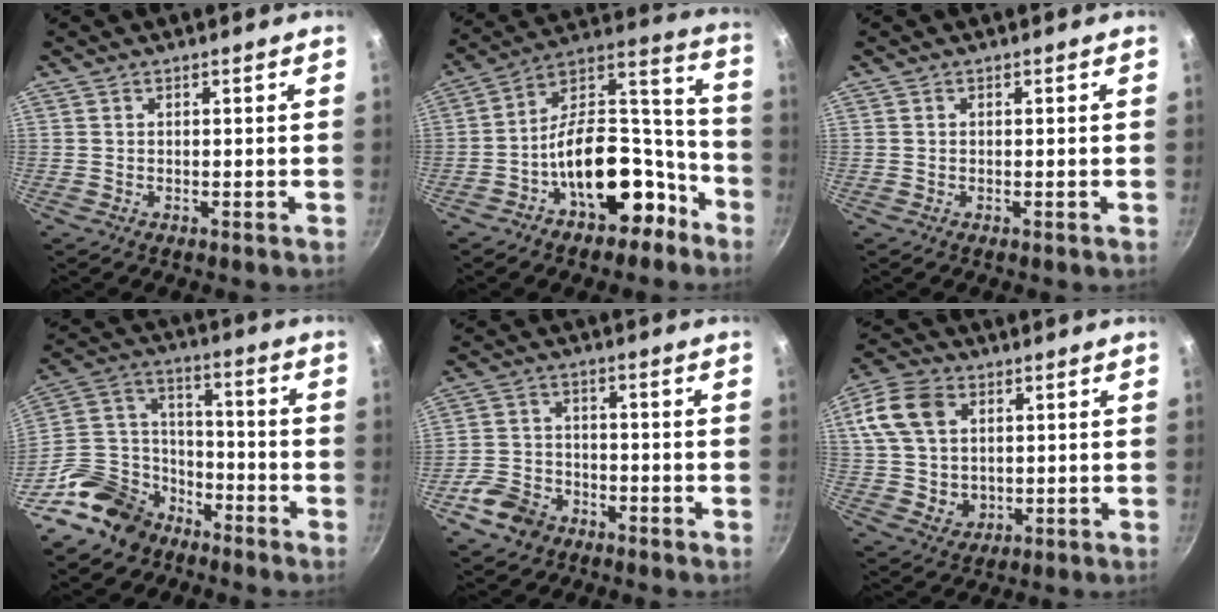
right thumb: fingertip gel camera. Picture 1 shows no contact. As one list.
[{"total": 19.8, "force": [-9.4, 11.3, 13.2], "torque": [-0.140, 0.110, -0.146]}, {"total": 0.0}, {"total": 15.8, "force": [-10.4, 10.5, 5.8], "torque": [-0.078, 0.089, -0.195]}, {"total": 7.4, "force": [-4.3, 5.3, 2.9], "torque": [-0.047, 0.035, -0.085]}, {"total": 14.4, "force": [3.7, 10.9, 8.6], "torque": [-0.157, 0.001, 0.069]}]